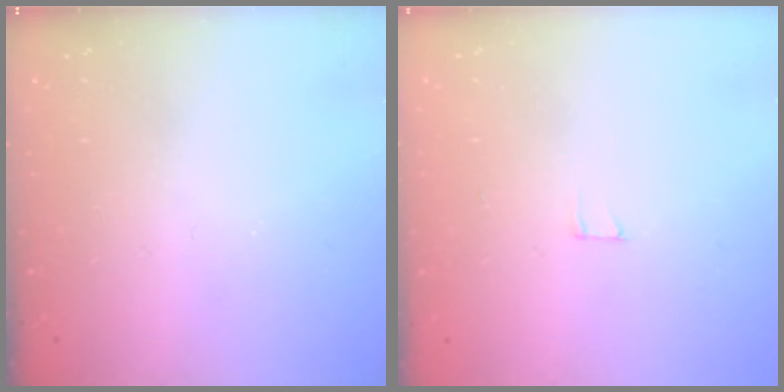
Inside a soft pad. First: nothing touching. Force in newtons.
{"total": 2.5, "press": 2.5, "slide": 0.2}